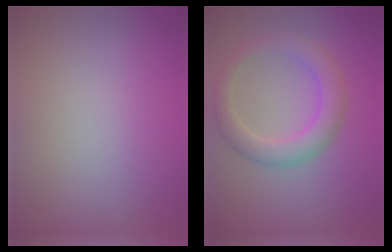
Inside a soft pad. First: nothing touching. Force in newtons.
{"total": 3.9, "press": 3.9, "slide": 0.1}